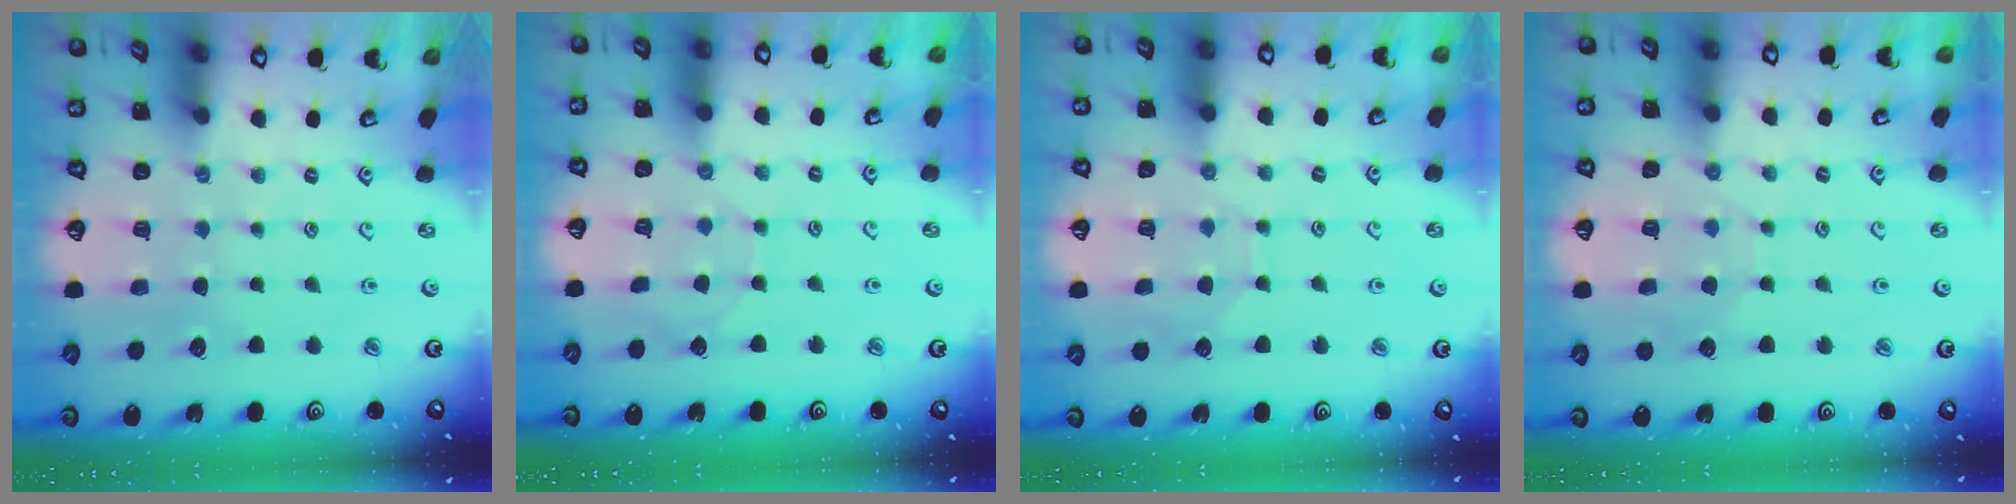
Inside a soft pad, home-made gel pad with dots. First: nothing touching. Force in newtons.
{"total": 2.9, "press": 2.9, "slide": 0.3}
{"total": 5.8, "press": 5.8, "slide": 0.6}
{"total": 5.2, "press": 5.1, "slide": 0.7}